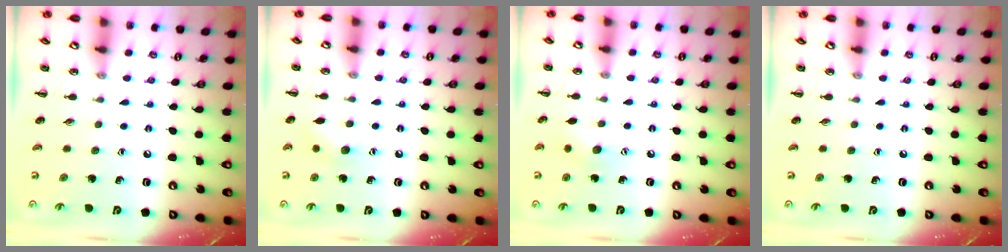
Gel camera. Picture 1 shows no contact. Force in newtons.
{"total": 6.1, "press": 6.1, "slide": 0.9}
{"total": 7.3, "press": 7.1, "slide": 1.7}
{"total": 0.0}